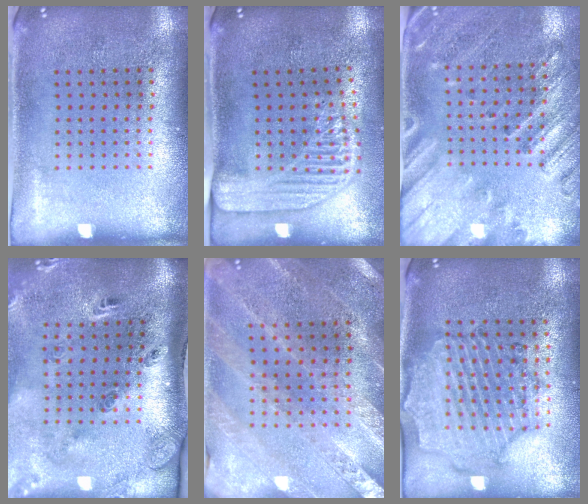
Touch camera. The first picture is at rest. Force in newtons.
{"total": 2.2, "press": 1.7, "slide": 1.3}
{"total": 2.4, "press": 2.0, "slide": 1.3}
{"total": 3.0, "press": 1.9, "slide": 2.4}
{"total": 1.0, "press": 1.0, "slide": 0.3}
{"total": 1.6, "press": 1.6, "slide": 0.3}